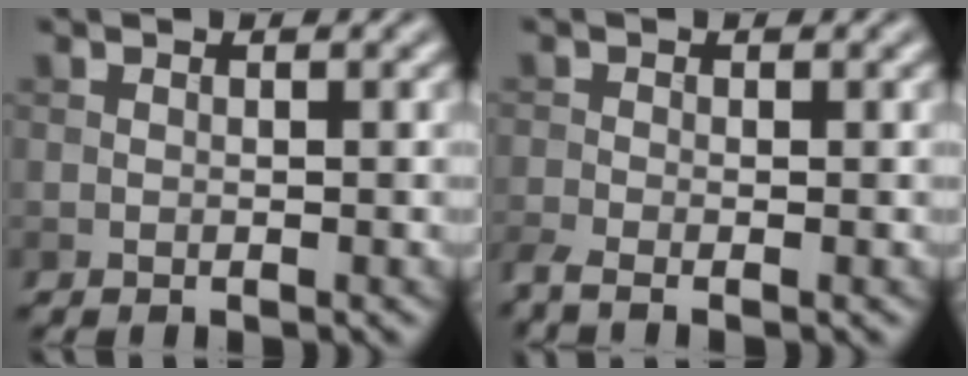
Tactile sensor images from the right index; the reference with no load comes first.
{"total": 2.3, "force": [-1.7, 0.5, 1.4], "torque": [-0.035, -0.016, -0.042]}